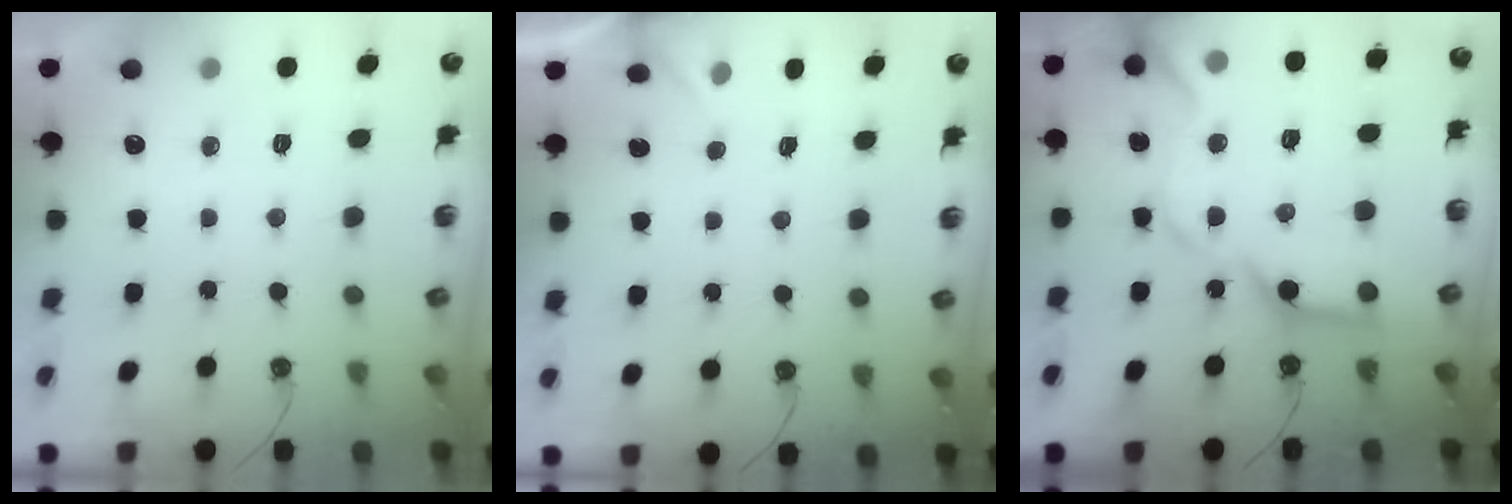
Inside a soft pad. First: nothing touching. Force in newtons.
{"total": 2.9, "press": 2.9, "slide": 0.3}
{"total": 19.4, "press": 19.3, "slide": 2.3}